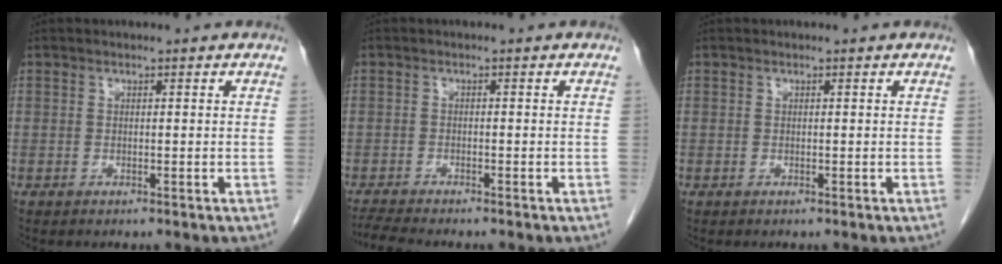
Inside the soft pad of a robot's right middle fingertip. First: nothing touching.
{"total": 4.7, "force": [-4.4, -0.2, 1.7], "torque": [-0.032, -0.014, -0.072]}
{"total": 0.0}